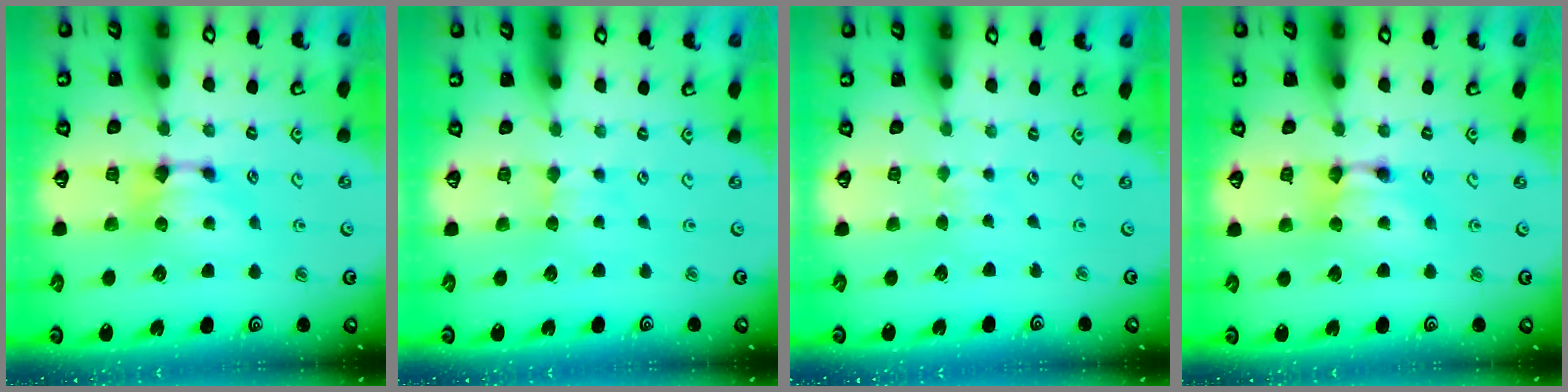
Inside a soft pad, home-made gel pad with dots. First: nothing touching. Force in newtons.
{"total": 1.9, "press": 1.9, "slide": 0.4}
{"total": 3.8, "press": 3.8, "slide": 0.5}
{"total": 1.8, "press": 1.8, "slide": 0.2}